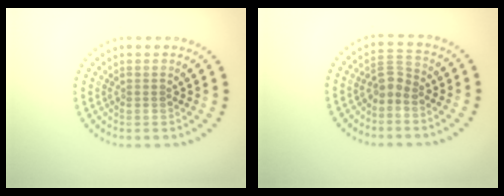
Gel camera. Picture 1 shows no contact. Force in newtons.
{"total": 1.9, "press": 1.6, "slide": 1.1}